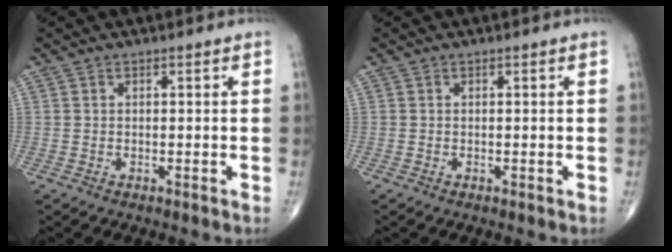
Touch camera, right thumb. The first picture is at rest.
{"total": 0.0}